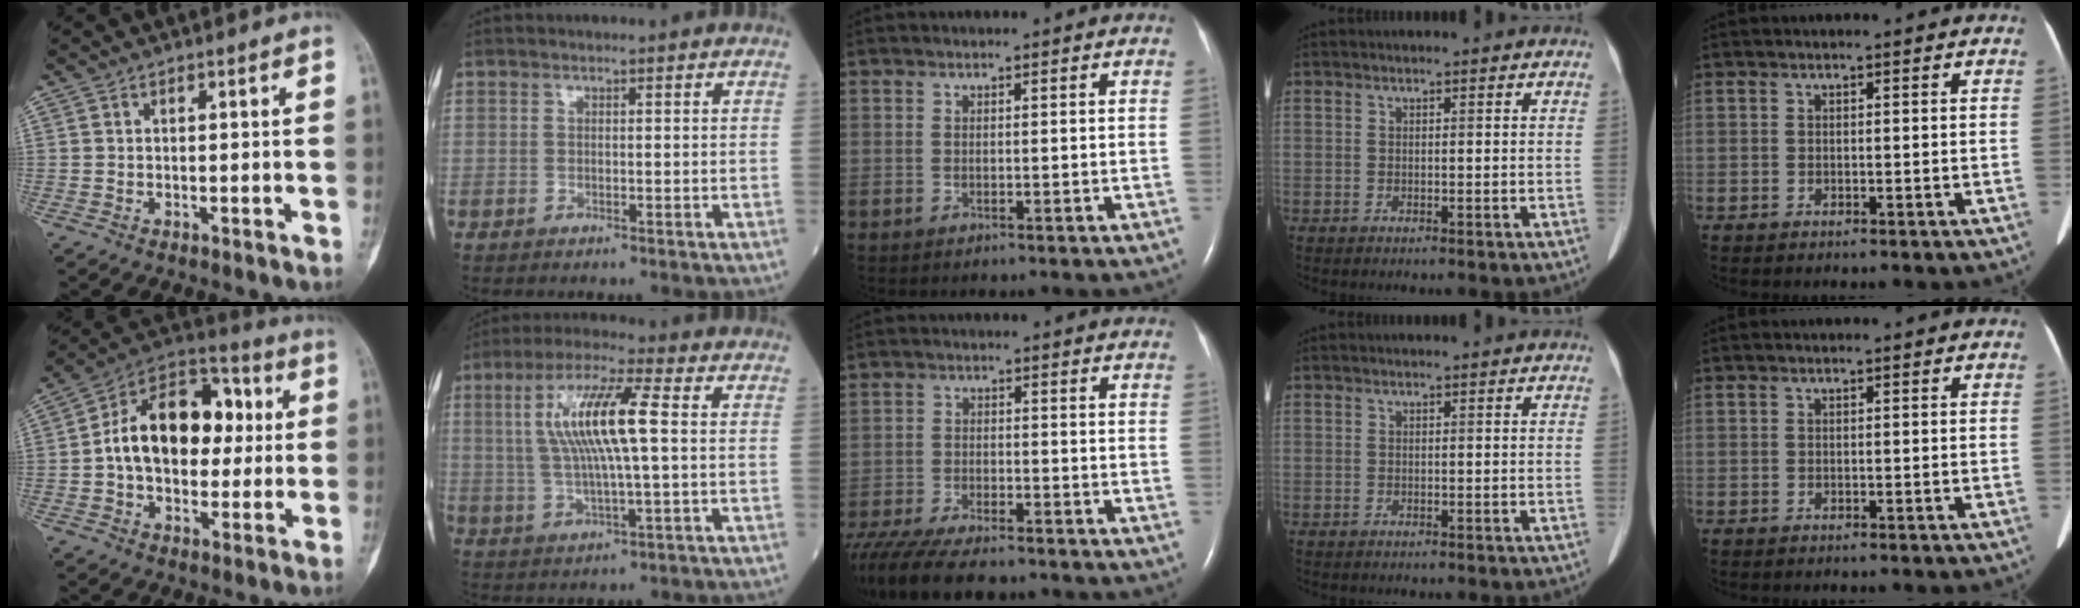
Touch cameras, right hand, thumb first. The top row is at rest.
{"thumb": {"total": 19.3, "force": [1.5, 12.9, 14.3], "torque": [-0.183, 0.033, 0.016]}, "index": {"total": 11.9, "force": [1.8, 1.2, 11.7], "torque": [-0.235, 0.014, 0.034]}, "middle": {"total": 14.9, "force": [-12.8, 2.9, 7.2], "torque": [-0.139, -0.026, -0.203]}}